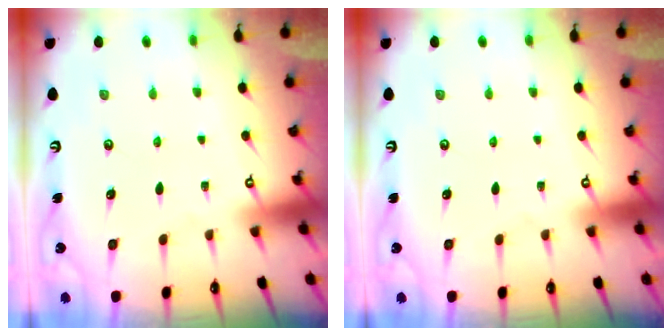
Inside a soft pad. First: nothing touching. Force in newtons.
{"total": 0.0}